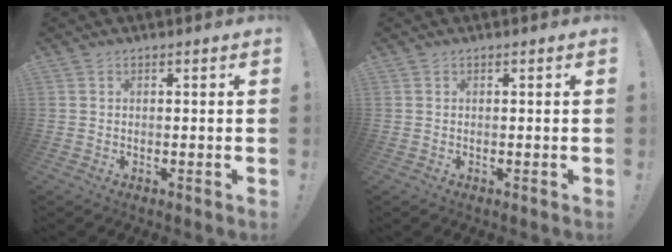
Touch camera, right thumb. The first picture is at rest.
{"total": 0.0}